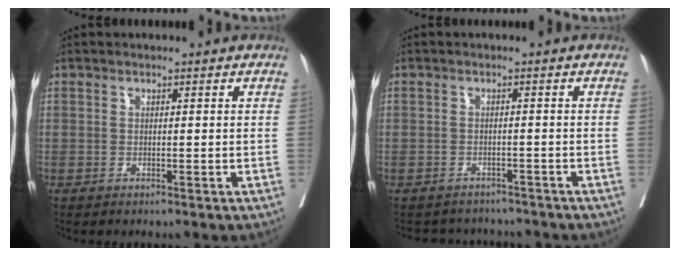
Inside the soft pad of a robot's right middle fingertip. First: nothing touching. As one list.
[{"total": 5.1, "force": [-4.9, 1.4, -0.4], "torque": [0.009, 0.010, -0.063]}]